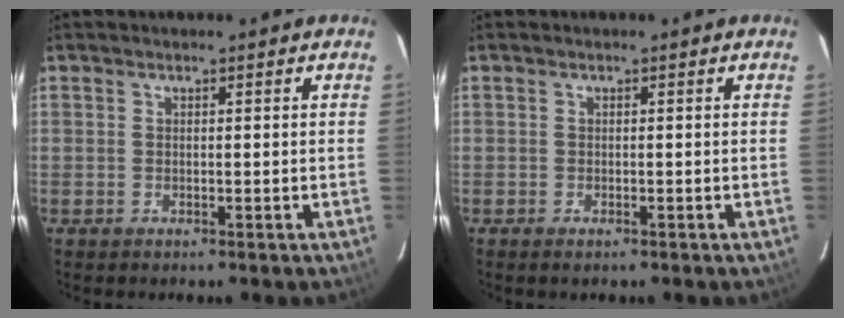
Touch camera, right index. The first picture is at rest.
{"total": 0.9, "force": [-0.7, 0.4, 0.5], "torque": [-0.008, -0.004, -0.013]}